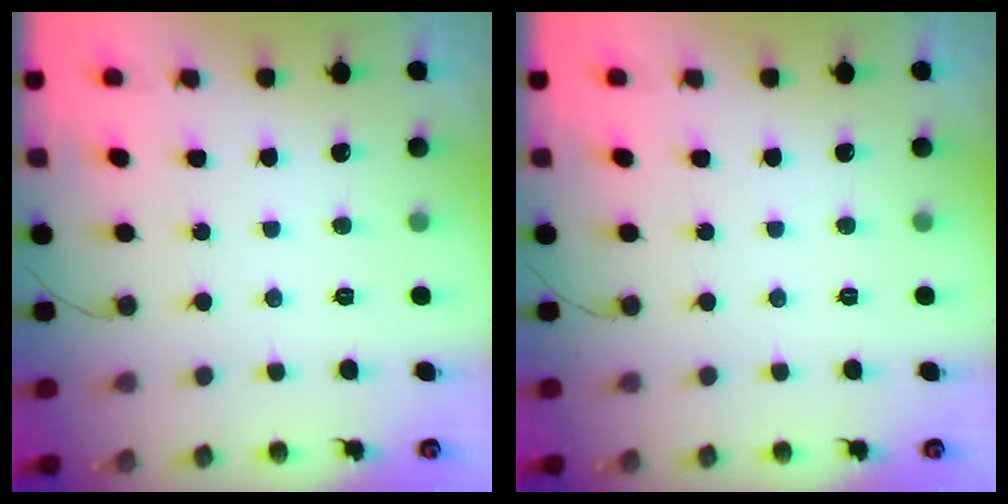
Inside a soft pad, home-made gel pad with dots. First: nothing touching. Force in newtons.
{"total": 0.0}